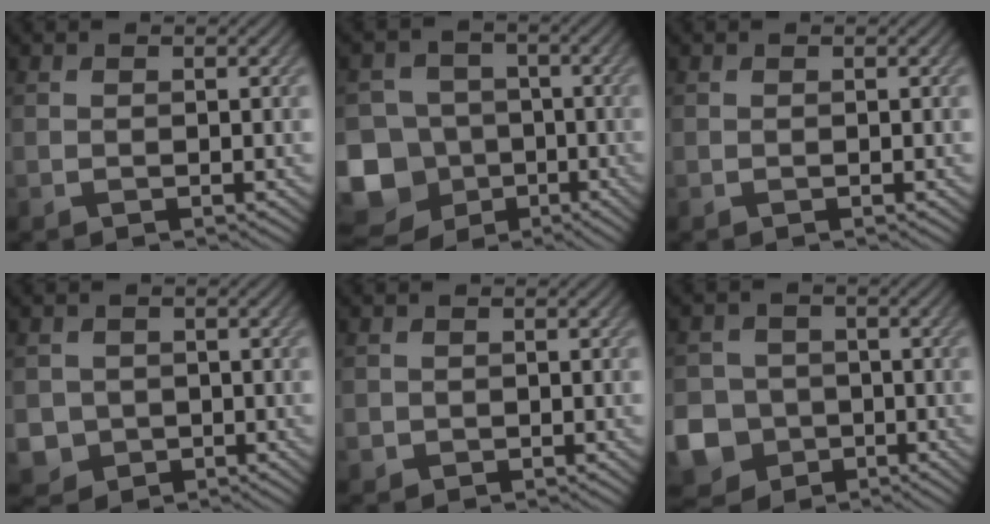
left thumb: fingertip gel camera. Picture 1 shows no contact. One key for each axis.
{"total": 14.9, "fx": -6.1, "fy": 12.9, "fz": 4.4, "tx": -0.156, "ty": -0.036, "tz": -0.114}
{"total": 0.0}
{"total": 3.2, "fx": -0.6, "fy": 3.0, "fz": 0.6, "tx": -0.023, "ty": -0.013, "tz": -0.015}
{"total": 1.1, "fx": -0.2, "fy": 1.0, "fz": 0.1, "tx": 0.001, "ty": -0.007, "tz": -0.006}
{"total": 11.3, "fx": -4.3, "fy": 10.0, "fz": 2.9, "tx": -0.105, "ty": -0.049, "tz": -0.094}